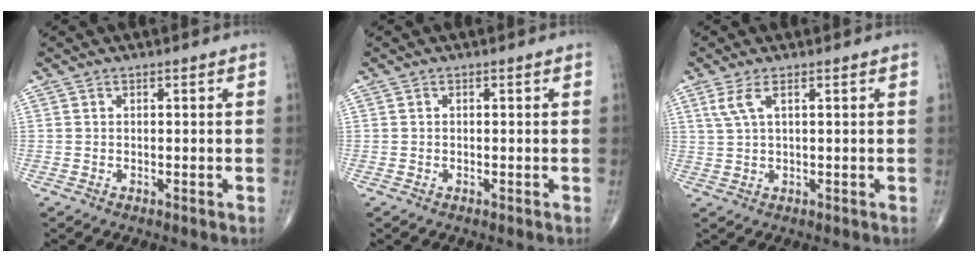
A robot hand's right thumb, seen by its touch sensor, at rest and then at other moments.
{"total": 0.0}
{"total": 3.6, "force": [1.6, 1.1, 3.0], "torque": [-0.081, 0.007, 0.039]}